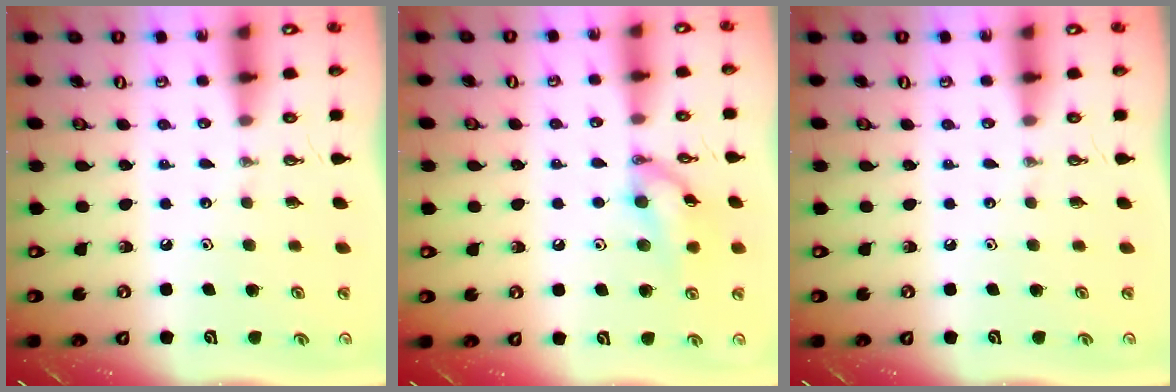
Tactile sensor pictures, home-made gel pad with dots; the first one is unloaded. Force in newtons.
{"total": 11.5, "press": 11.4, "slide": 0.9}
{"total": 0.0}